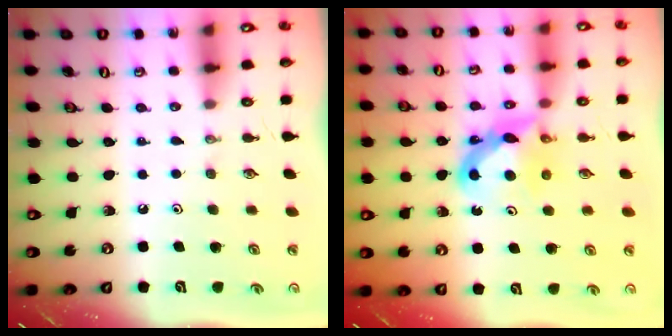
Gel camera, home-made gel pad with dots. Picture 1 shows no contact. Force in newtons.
{"total": 7.4, "press": 7.4, "slide": 0.3}